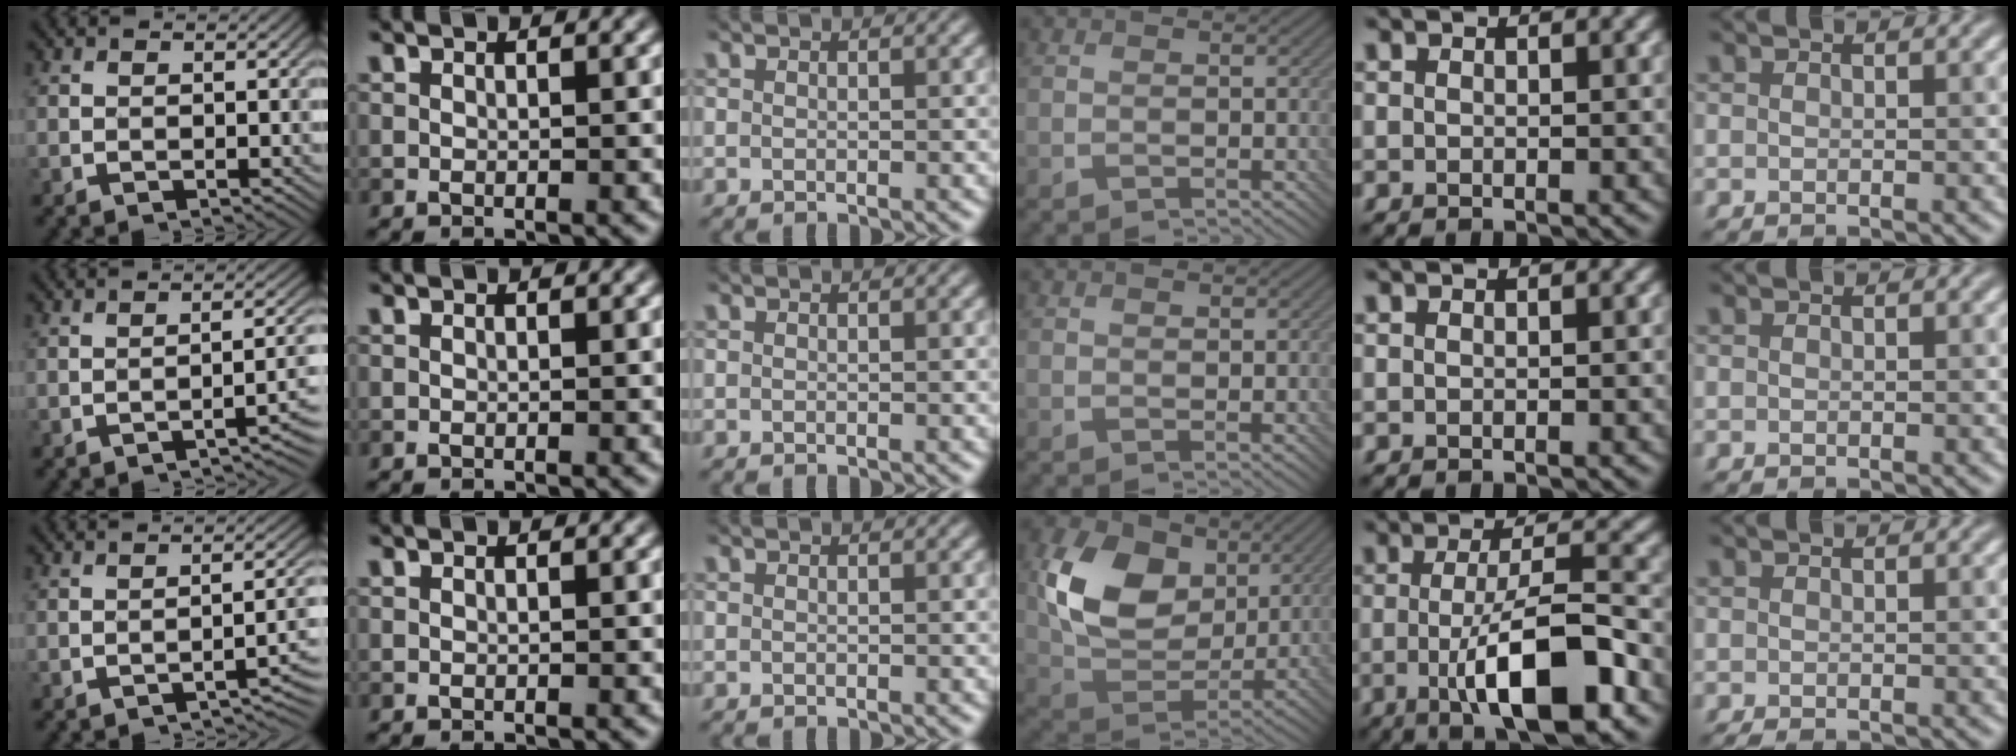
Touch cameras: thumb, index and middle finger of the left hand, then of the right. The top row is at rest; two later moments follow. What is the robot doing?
{"motion": "screw", "object": "bottle cap"}